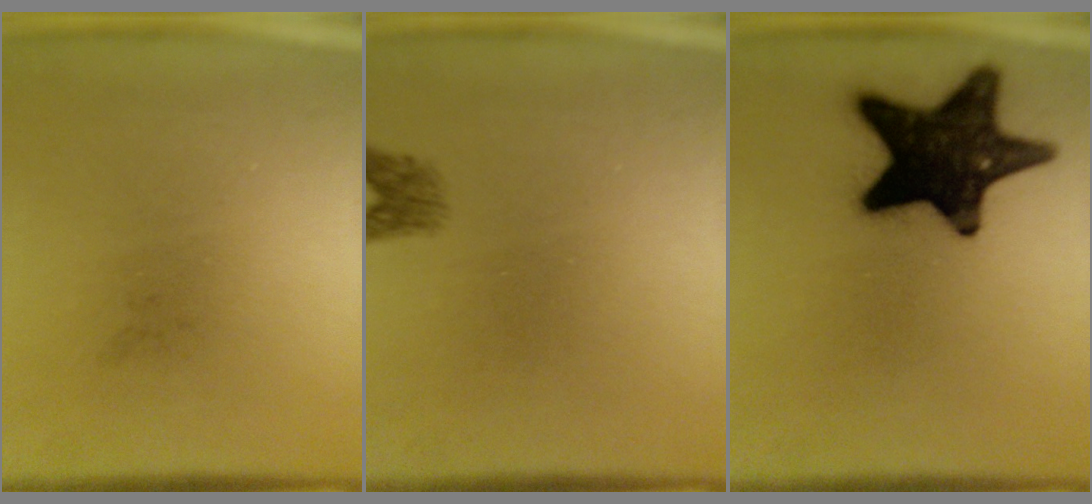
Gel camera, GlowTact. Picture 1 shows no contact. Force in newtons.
{"total": 1.8}
{"total": 19.0}